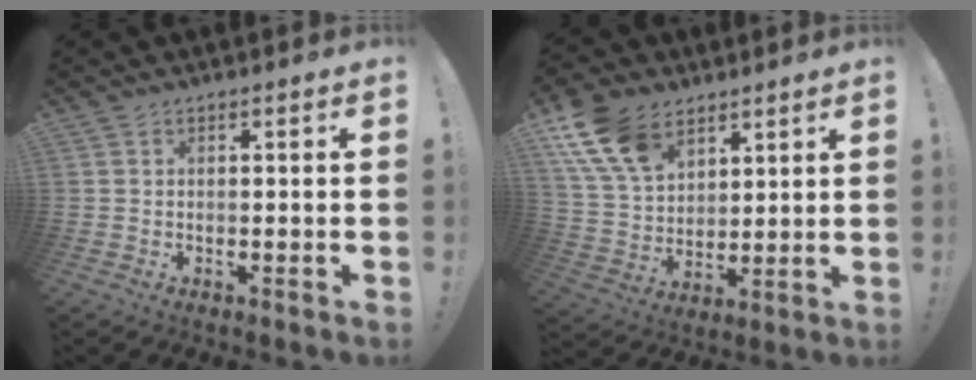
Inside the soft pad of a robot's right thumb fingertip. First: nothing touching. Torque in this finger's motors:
{"motor_torque": [0.81, 3.26, 0.61, -0.01, 0.10]}